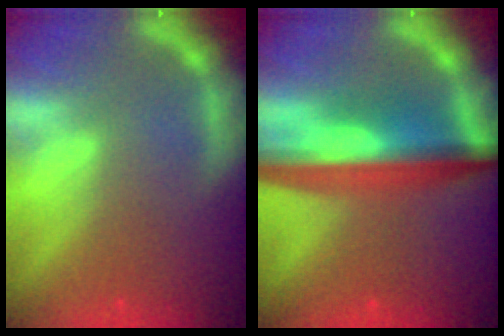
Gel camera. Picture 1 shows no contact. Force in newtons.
{"total": 9.6}